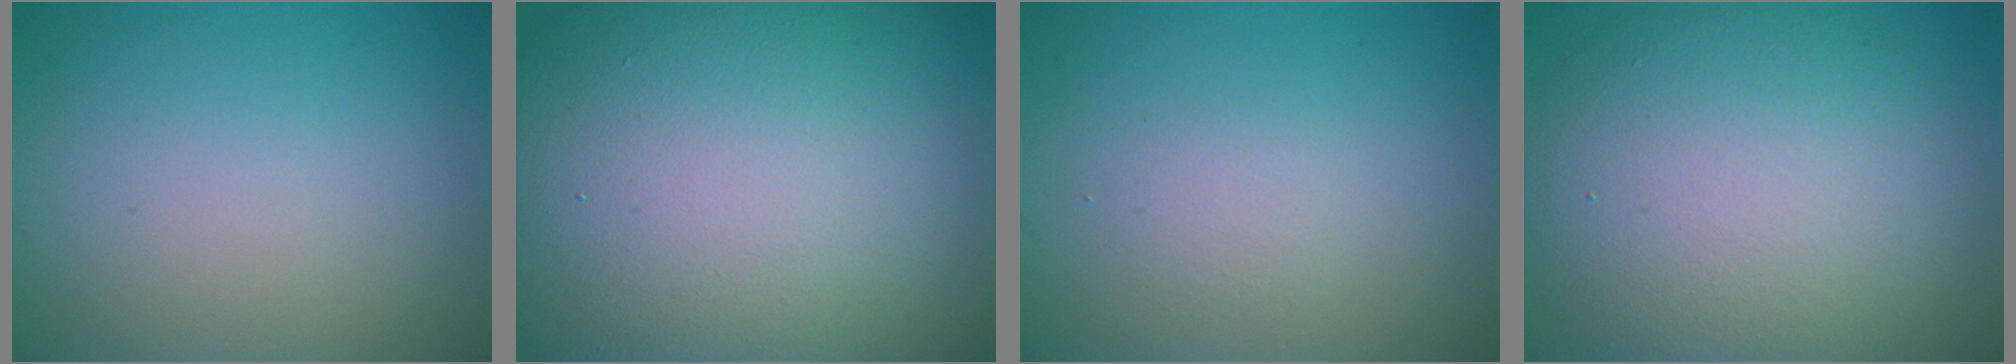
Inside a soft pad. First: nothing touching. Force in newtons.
{"total": 22.2, "press": 22.2, "slide": 1.0}
{"total": 1.2, "press": 1.2, "slide": 0.0}
{"total": 12.5, "press": 12.5, "slide": 1.0}